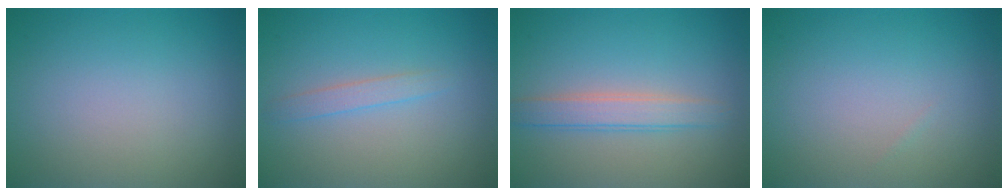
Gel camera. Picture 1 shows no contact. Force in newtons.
{"total": 1.3, "press": 1.3, "slide": 0.0}
{"total": 2.6, "press": 2.6, "slide": 0.0}
{"total": 0.0}